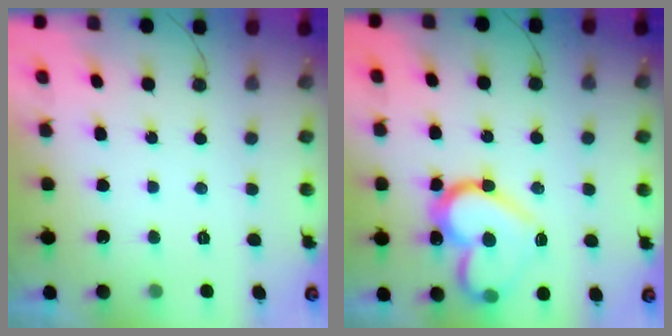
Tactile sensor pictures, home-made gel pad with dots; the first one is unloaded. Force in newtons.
{"total": 16.9, "press": 16.9, "slide": 1.5}